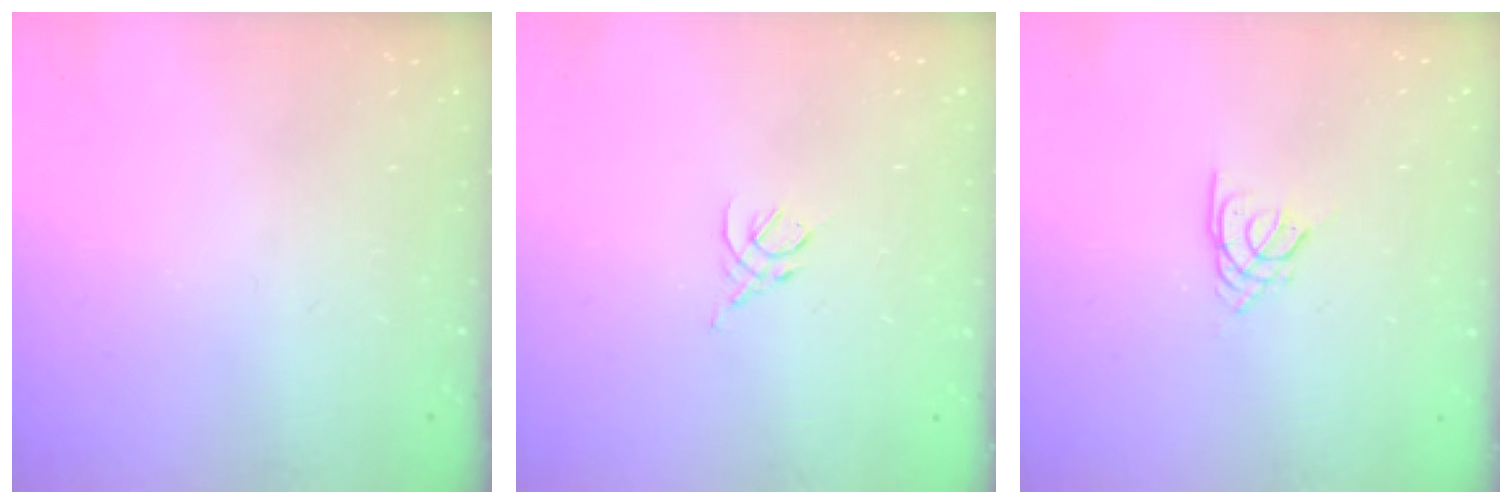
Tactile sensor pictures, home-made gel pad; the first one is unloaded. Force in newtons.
{"total": 3.8, "press": 3.7, "slide": 0.8}
{"total": 2.6, "press": 2.6, "slide": 0.5}